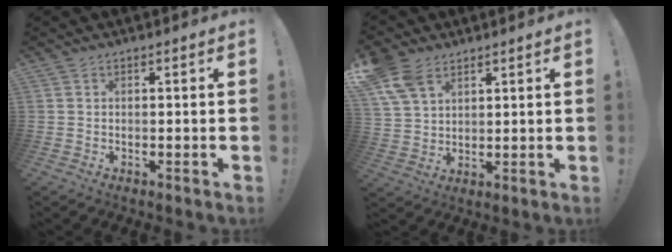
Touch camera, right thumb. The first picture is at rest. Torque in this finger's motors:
{"motor_torque": [0.03, 0.39, 0.77, 0.63, 0.13]}